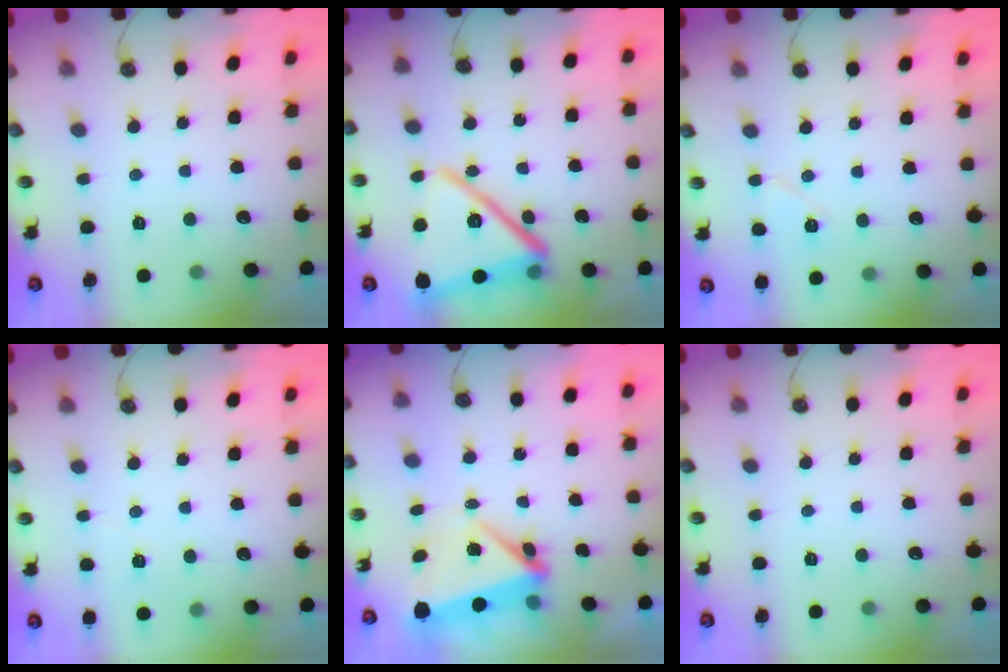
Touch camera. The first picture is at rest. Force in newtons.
{"total": 20.5, "press": 19.7, "slide": 5.4}
{"total": 5.9, "press": 5.6, "slide": 2.0}
{"total": 2.9, "press": 2.1, "slide": 2.0}
{"total": 7.5, "press": 5.7, "slide": 4.8}
{"total": 0.0}